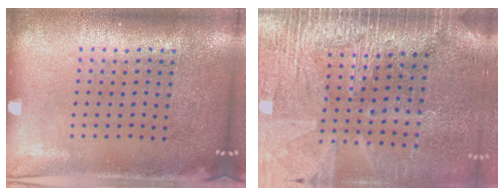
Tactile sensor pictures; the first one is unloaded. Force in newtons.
{"total": 3.6, "press": 3.3, "slide": 1.5}